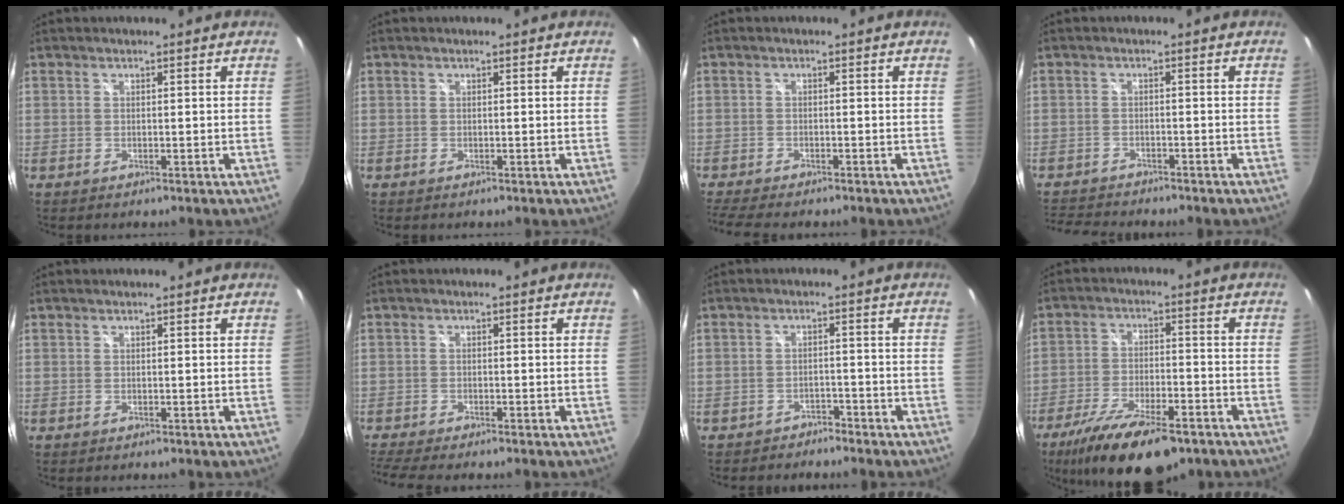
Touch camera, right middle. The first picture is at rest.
{"total": 0.0}
{"total": 6.9, "force": [-6.0, 0.8, 3.4], "torque": [-0.083, -0.028, -0.101]}
{"total": 7.0, "force": [-6.6, 1.0, 2.0], "torque": [-0.060, -0.013, -0.111]}
{"total": 0.0}
{"total": 5.1, "force": [-4.4, -0.3, 2.5], "torque": [-0.067, -0.027, -0.078]}
{"total": 3.2, "force": [-2.9, 1.1, 0.4], "torque": [-0.015, -0.004, -0.046]}
{"total": 16.4, "force": [-11.5, 5.4, 10.4], "torque": [-0.207, -0.037, -0.191]}